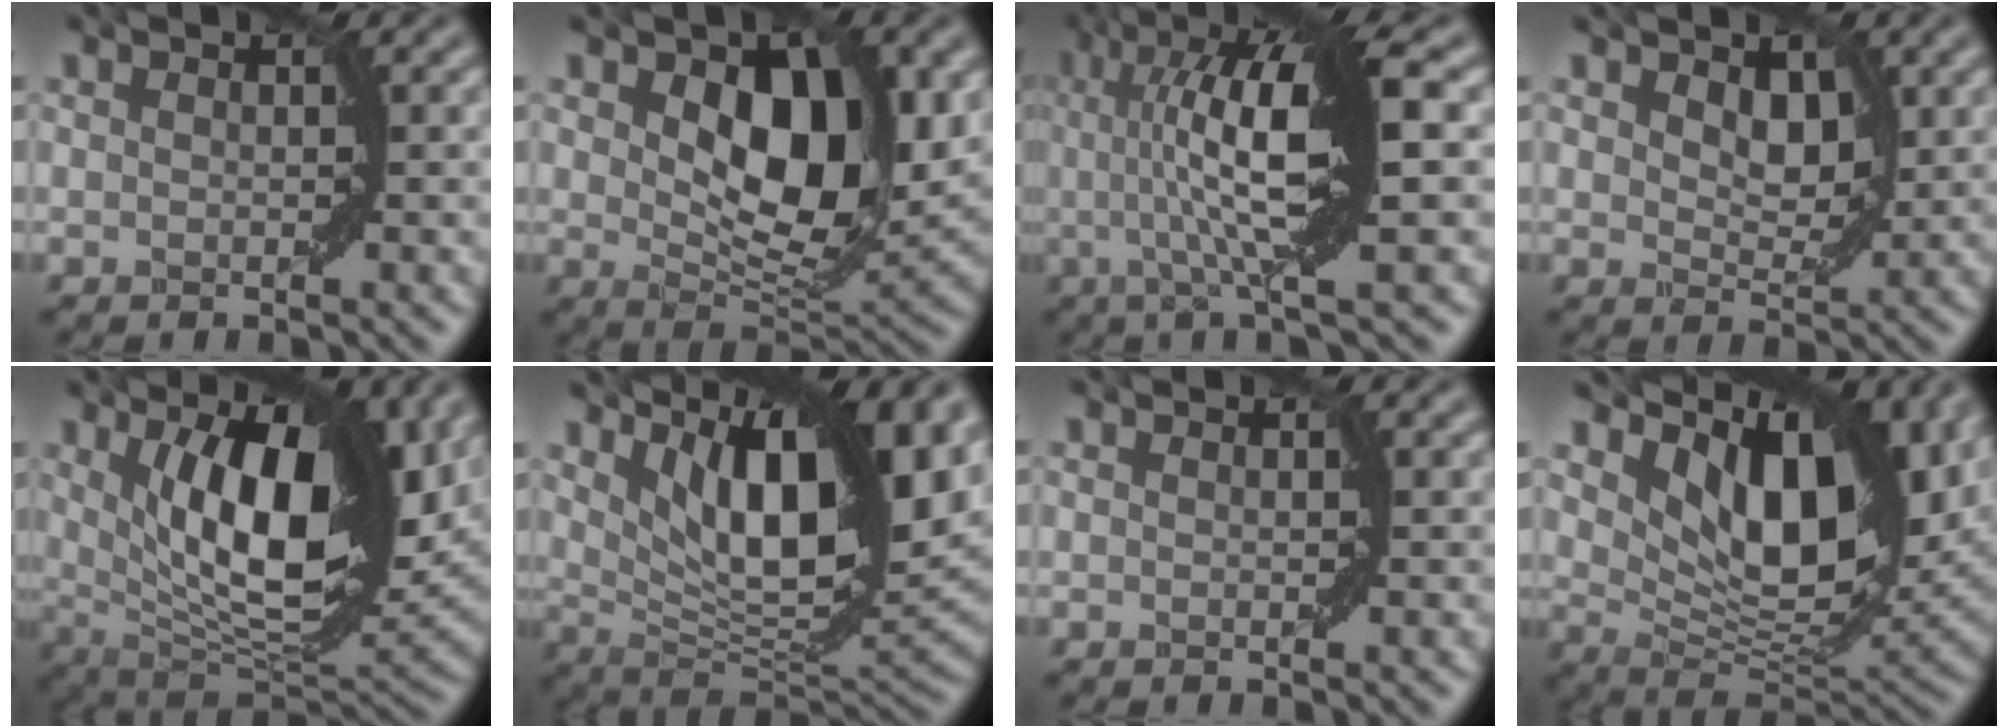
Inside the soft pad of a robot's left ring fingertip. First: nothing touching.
{"total": 9.2, "force": [2.3, 5.1, 7.3], "torque": [-0.116, -0.013, 0.042]}
{"total": 10.5, "force": [1.2, 2.1, 10.3], "torque": [-0.160, 0.006, 0.021]}
{"total": 3.3, "force": [1.2, 2.0, 2.2], "torque": [-0.041, -0.005, 0.021]}
{"total": 12.7, "force": [3.4, 5.1, 11.1], "torque": [-0.160, -0.008, 0.056]}
{"total": 13.0, "force": [5.7, 4.8, 10.6], "torque": [-0.155, -0.002, 0.104]}
{"total": 0.0}
{"total": 13.0, "force": [5.8, 6.6, 9.6], "torque": [-0.159, -0.004, 0.114]}